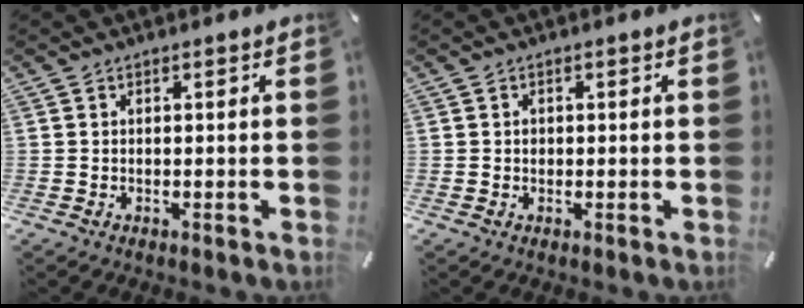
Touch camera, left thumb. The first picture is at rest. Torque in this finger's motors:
{"motor_torque": [0.12, 0.08, 0.02, -0.14, 0.03]}